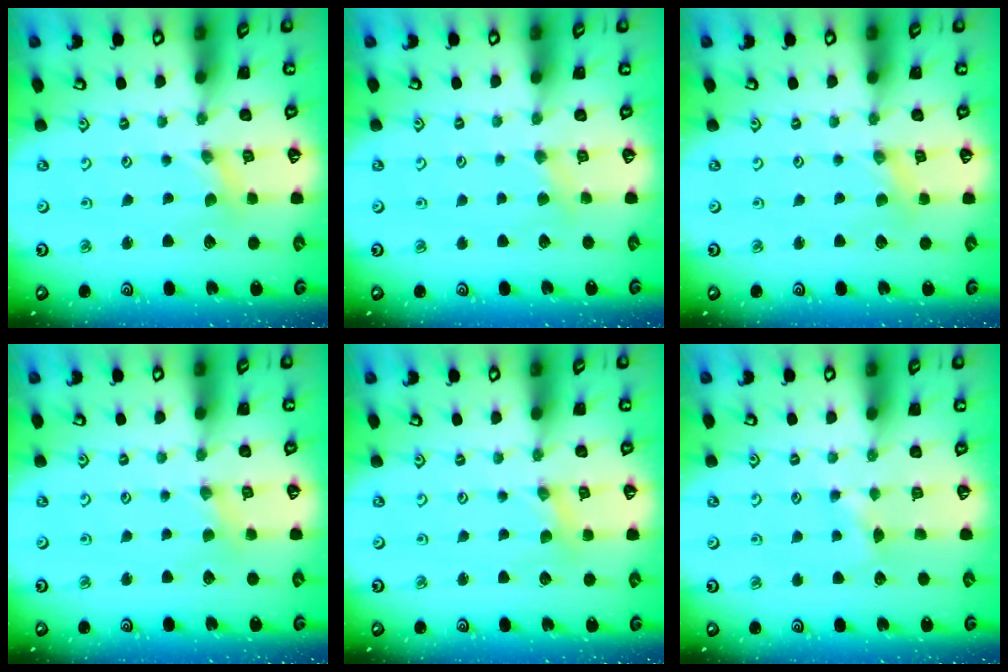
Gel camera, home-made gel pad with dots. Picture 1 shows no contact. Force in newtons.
{"total": 2.8, "press": 2.8, "slide": 0.4}
{"total": 1.0, "press": 0.9, "slide": 0.3}
{"total": 1.4, "press": 1.4, "slide": 0.3}
{"total": 1.5, "press": 1.4, "slide": 0.2}
{"total": 3.7, "press": 3.7, "slide": 0.4}